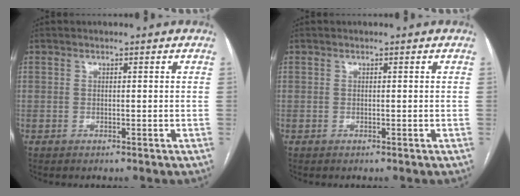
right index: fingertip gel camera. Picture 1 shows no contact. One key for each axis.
{"total": 0.0}